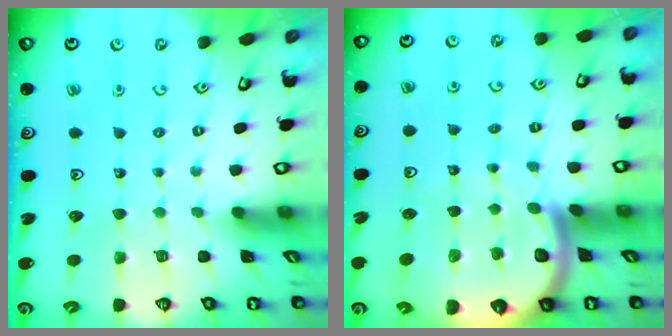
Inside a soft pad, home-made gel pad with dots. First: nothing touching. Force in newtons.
{"total": 10.0, "press": 9.9, "slide": 1.0}